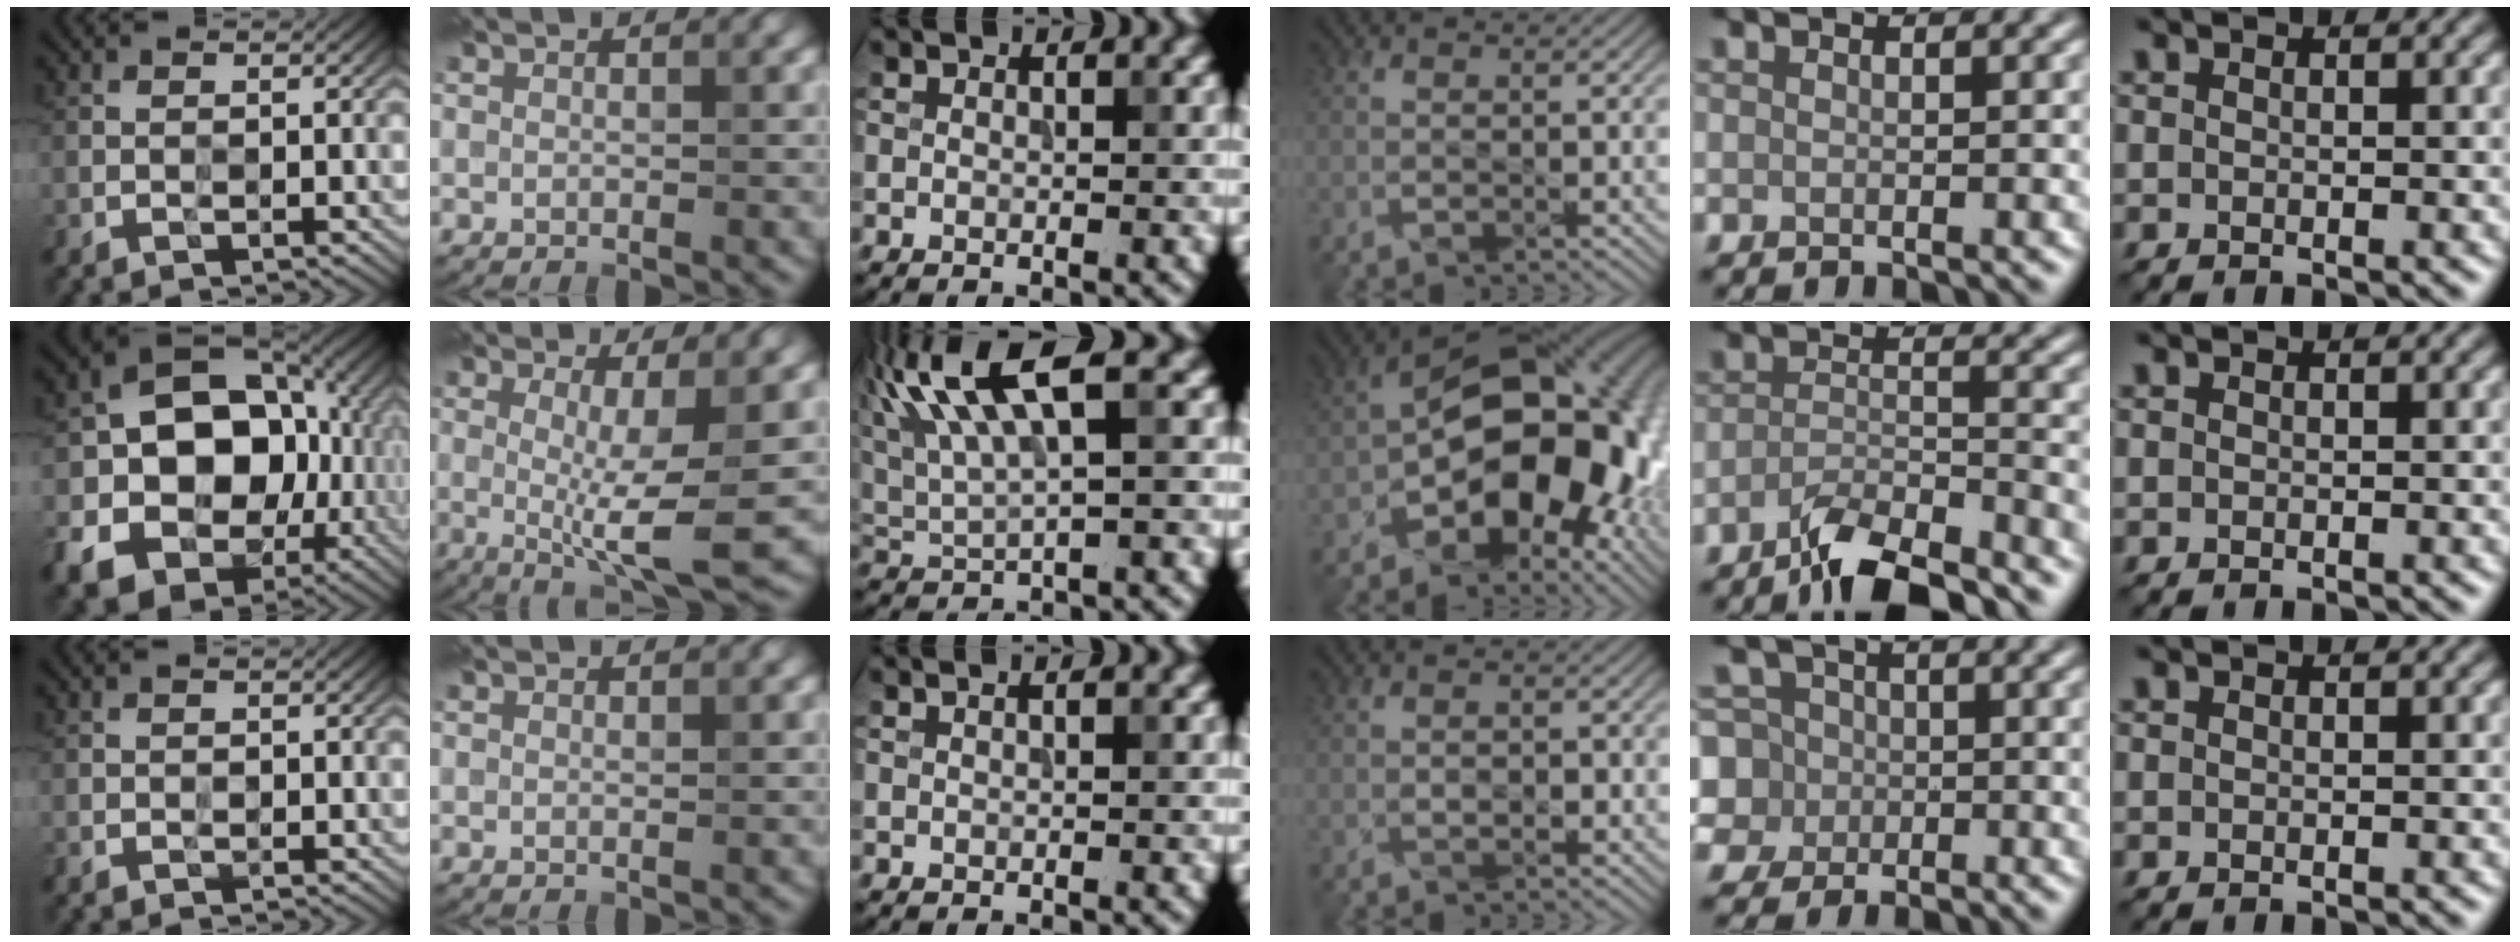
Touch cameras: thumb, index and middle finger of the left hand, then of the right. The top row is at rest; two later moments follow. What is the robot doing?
{"motion": "wipe", "object": "glasses"}